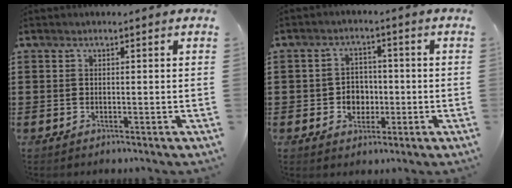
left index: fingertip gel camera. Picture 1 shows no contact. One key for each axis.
{"total": 4.0, "fx": -0.9, "fy": 3.5, "fz": 1.7, "tx": -0.035, "ty": 0.003, "tz": -0.024}